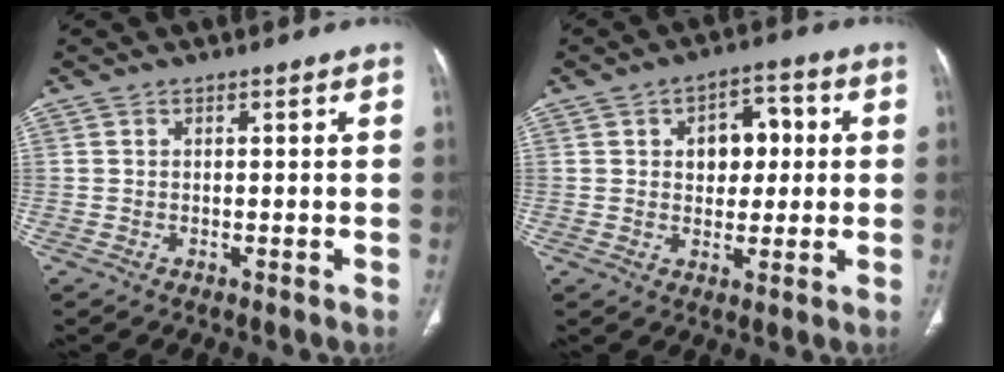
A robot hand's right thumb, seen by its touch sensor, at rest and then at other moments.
{"total": 8.3, "force": [1.5, 5.7, 5.9], "torque": [-0.045, 0.012, 0.020]}